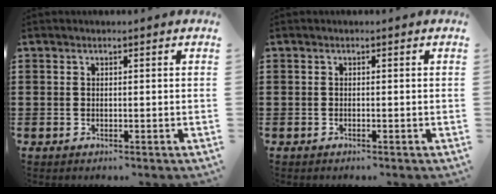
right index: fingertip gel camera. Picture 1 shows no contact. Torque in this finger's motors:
{"motor_torque": [-1.15, 0.99, -0.01, -0.01]}